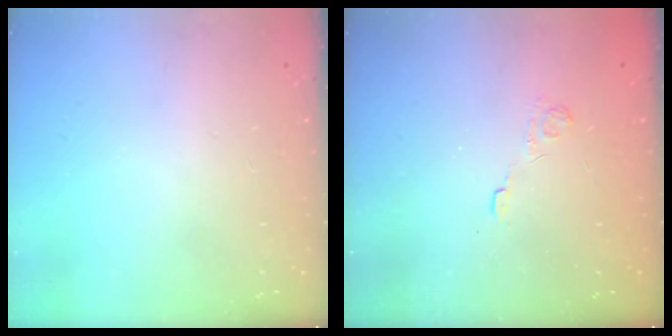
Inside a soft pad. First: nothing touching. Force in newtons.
{"total": 2.6, "press": 2.2, "slide": 1.4}